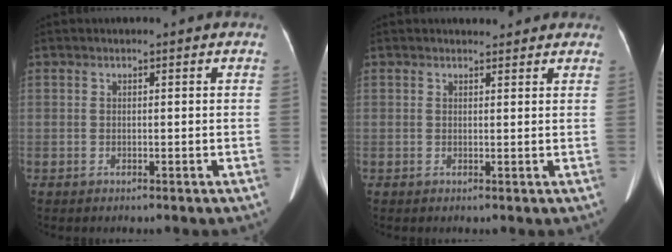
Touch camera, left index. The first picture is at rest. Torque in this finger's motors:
{"motor_torque": [0.43, -0.26, 0.00, 0.00]}